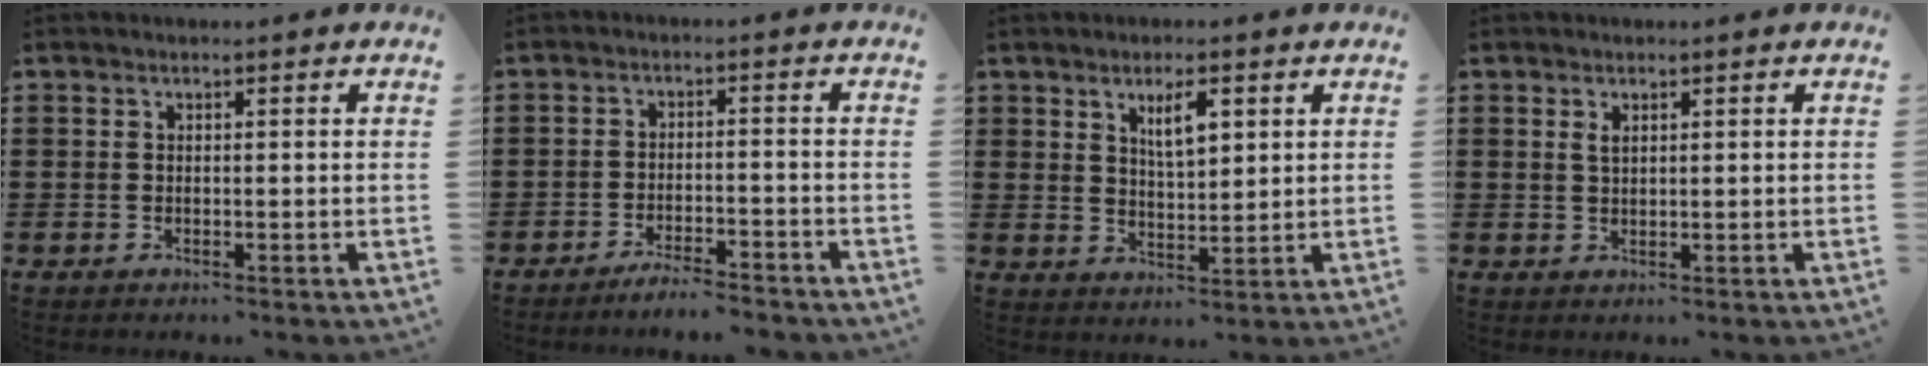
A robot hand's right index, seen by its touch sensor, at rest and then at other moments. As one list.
[{"total": 3.5, "force": [-3.4, -0.2, 0.9], "torque": [-0.018, 0.000, -0.067]}, {"total": 4.3, "force": [2.3, 1.5, 3.4], "torque": [-0.057, -0.002, 0.036]}, {"total": 1.2, "force": [0.6, 0.6, 0.9], "torque": [-0.020, 0.004, 0.011]}]